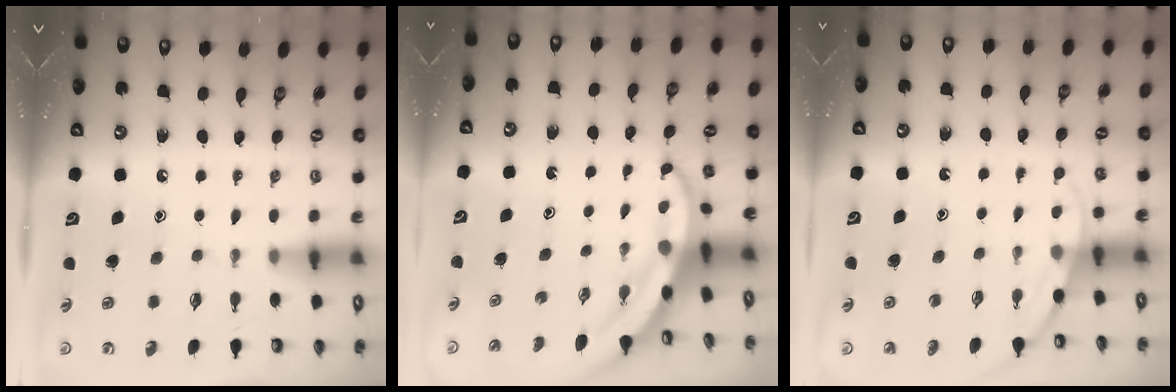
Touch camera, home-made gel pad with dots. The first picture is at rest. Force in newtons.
{"total": 3.8, "press": 3.7, "slide": 0.4}
{"total": 4.0, "press": 4.0, "slide": 0.3}